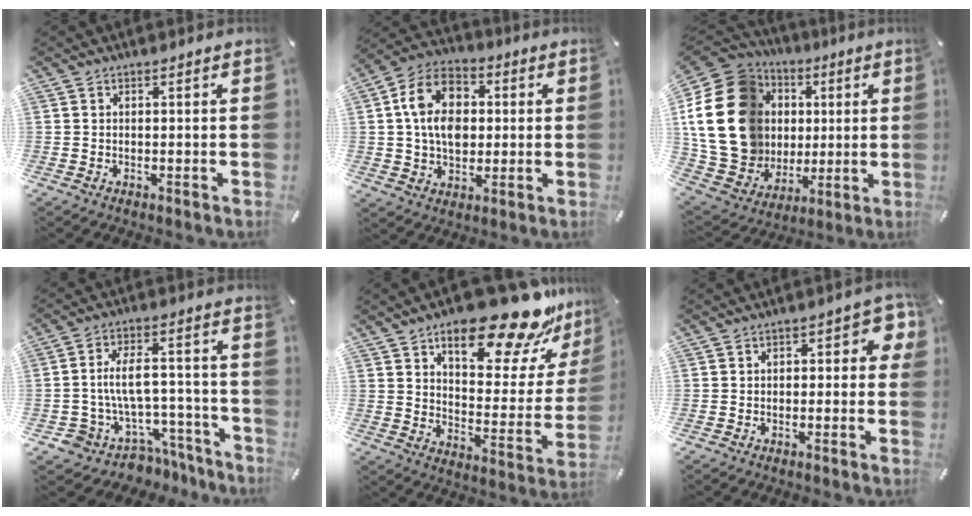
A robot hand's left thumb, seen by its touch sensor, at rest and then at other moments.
{"total": 13.2, "force": [1.8, 10.4, 7.9], "torque": [-0.140, 0.017, 0.036]}
{"total": 24.6, "force": [4.1, 20.3, 13.3], "torque": [-0.286, -0.018, 0.101]}
{"total": 10.3, "force": [-1.9, 8.4, 5.7], "torque": [-0.105, 0.006, -0.021]}
{"total": 24.7, "force": [17.7, 8.8, 14.9], "torque": [-0.193, -0.132, 0.283]}
{"total": 4.8, "force": [-0.2, 2.6, 4.0], "torque": [-0.050, 0.008, -0.010]}